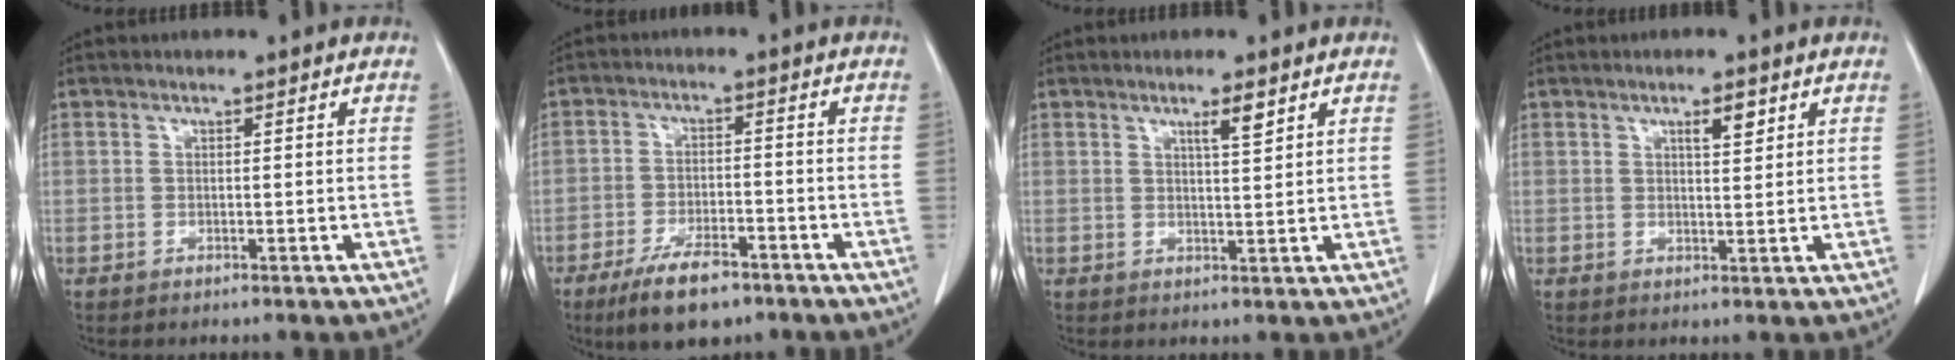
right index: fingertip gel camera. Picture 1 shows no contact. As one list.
[{"total": 8.1, "force": [-5.6, 3.0, 5.0], "torque": [-0.091, -0.007, -0.093]}, {"total": 2.8, "force": [1.7, 0.1, 2.2], "torque": [-0.041, -0.002, 0.029]}, {"total": 3.0, "force": [1.6, 0.7, 2.4], "torque": [-0.041, -0.002, 0.025]}]